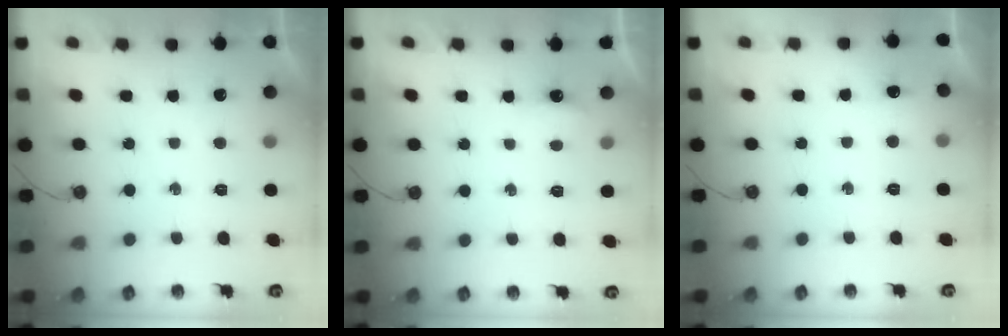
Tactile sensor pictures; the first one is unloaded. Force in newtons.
{"total": 3.5, "press": 3.5, "slide": 0.6}
{"total": 4.4, "press": 4.3, "slide": 0.9}